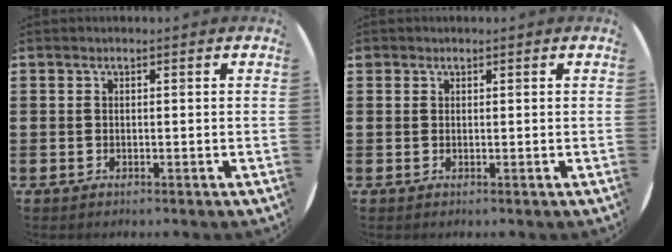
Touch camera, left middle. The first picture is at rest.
{"total": 0.6, "force": [0.5, 0.4, -0.1], "torque": [0.002, 0.003, 0.009]}